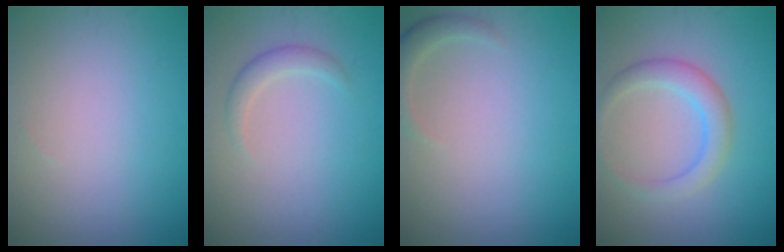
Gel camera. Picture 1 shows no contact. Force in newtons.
{"total": 1.6, "press": 1.6, "slide": 0.1}
{"total": 1.8, "press": 1.8, "slide": 0.3}
{"total": 3.1, "press": 3.1, "slide": 0.1}